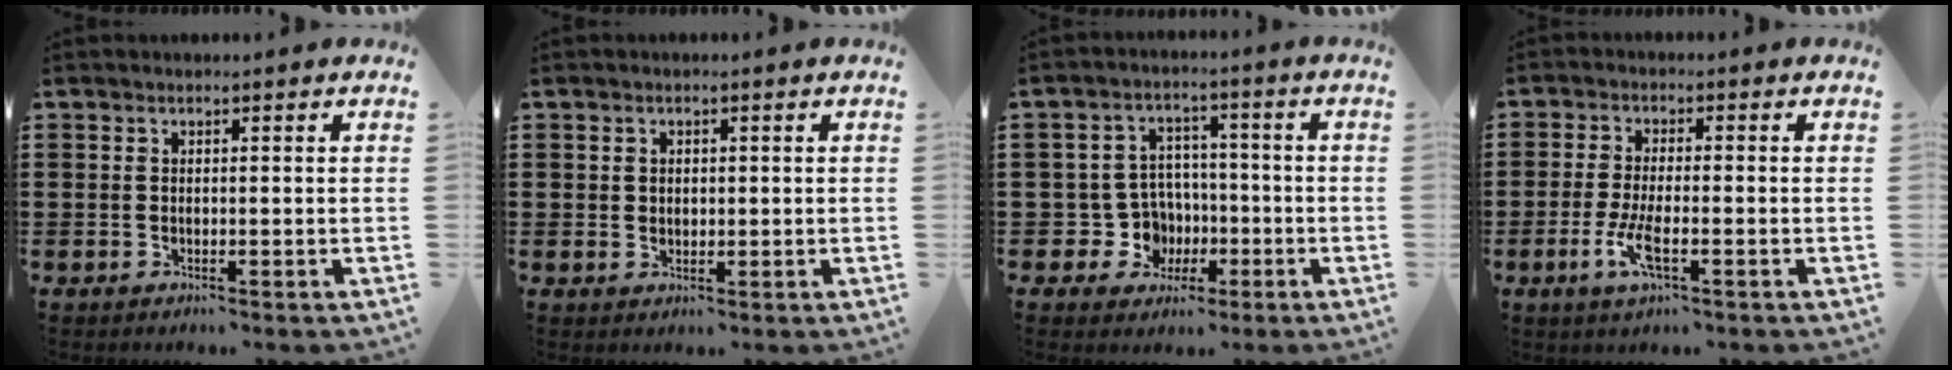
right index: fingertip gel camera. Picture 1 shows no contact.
{"total": 1.0, "force": [0.7, 0.6, 0.4], "torque": [-0.008, 0.004, 0.014]}
{"total": 6.3, "force": [-1.3, 5.8, 2.2], "torque": [-0.064, 0.012, -0.017]}
{"total": 5.2, "force": [-2.0, 1.2, 4.6], "torque": [-0.103, -0.011, -0.042]}